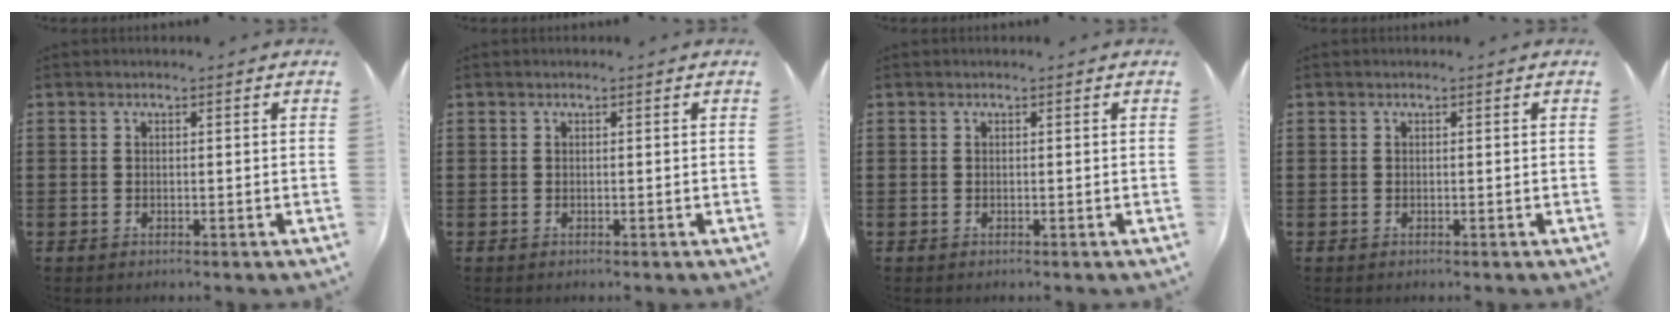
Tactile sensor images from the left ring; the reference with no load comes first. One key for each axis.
{"total": 0.0}
{"total": 0.0}
{"total": 0.0}